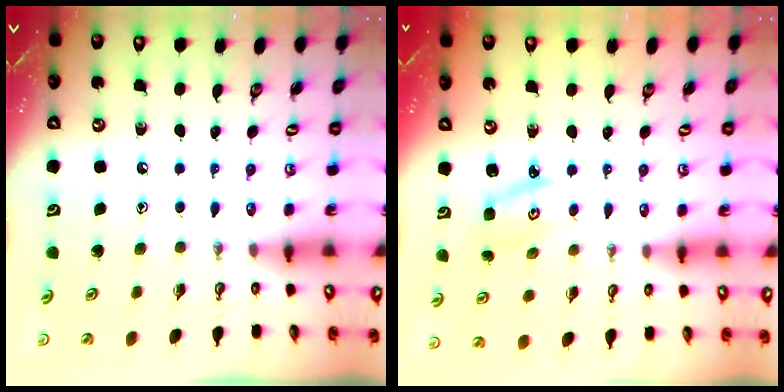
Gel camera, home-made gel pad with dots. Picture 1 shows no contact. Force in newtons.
{"total": 2.2, "press": 2.2, "slide": 0.2}